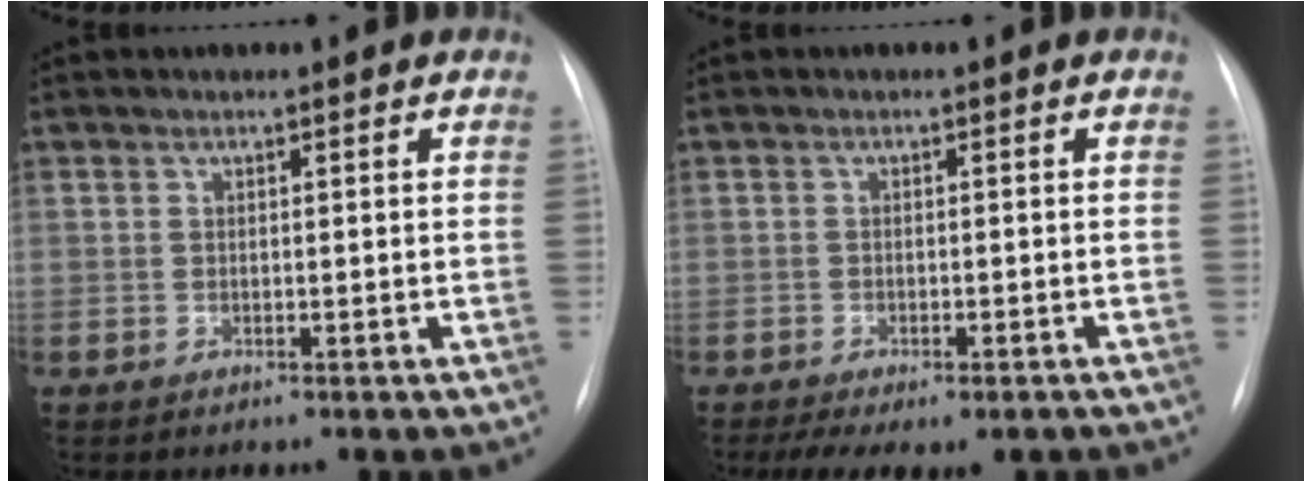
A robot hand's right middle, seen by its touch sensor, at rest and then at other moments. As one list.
[{"total": 8.2, "force": [-5.8, 3.2, 4.8], "torque": [-0.069, -0.005, -0.079]}]